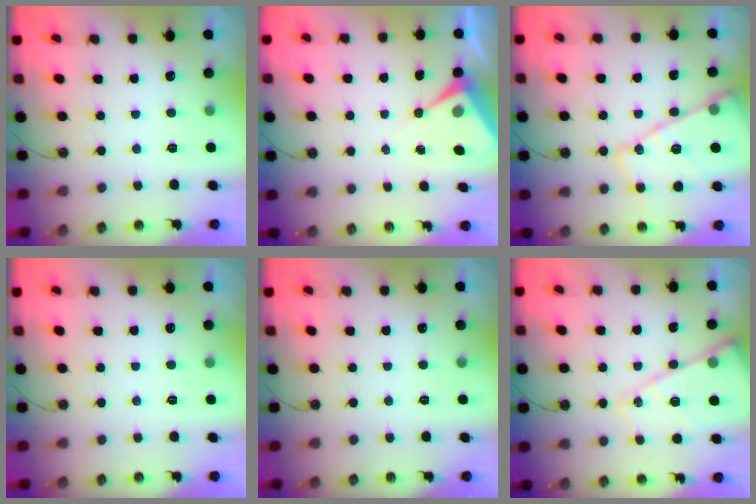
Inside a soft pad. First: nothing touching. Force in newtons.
{"total": 6.3, "press": 6.3, "slide": 0.7}
{"total": 16.0, "press": 16.0, "slide": 1.6}
{"total": 0.0}
{"total": 0.0}
{"total": 15.8, "press": 15.8, "slide": 1.5}